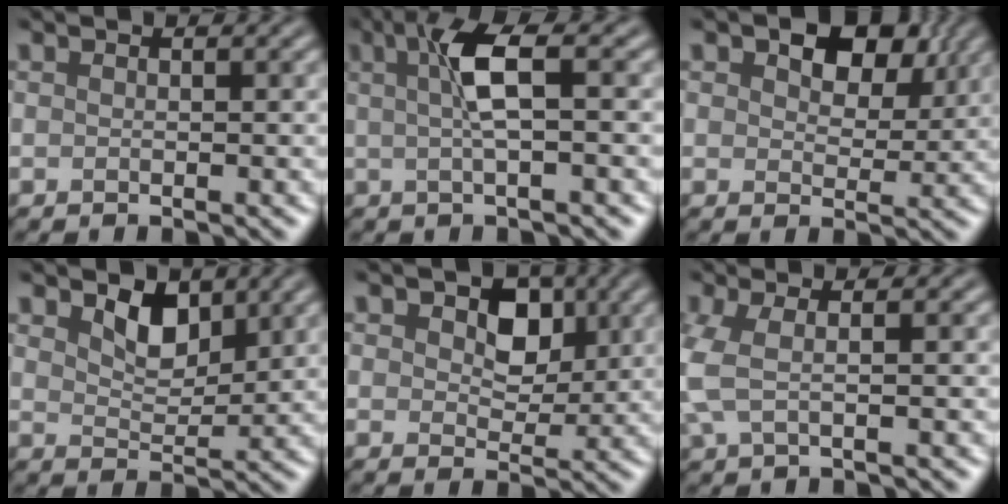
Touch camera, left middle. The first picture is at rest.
{"total": 3.8, "force": [0.8, 0.5, 3.7], "torque": [-0.076, 0.011, 0.019]}
{"total": 6.9, "force": [3.8, 3.9, 4.3], "torque": [-0.062, 0.013, 0.051]}
{"total": 2.9, "force": [2.2, 1.4, 1.3], "torque": [-0.037, -0.002, 0.041]}
{"total": 3.9, "force": [1.5, 2.7, 2.4], "torque": [-0.041, 0.002, 0.020]}
{"total": 2.7, "force": [0.1, 0.9, 2.5], "torque": [-0.067, 0.009, -0.002]}